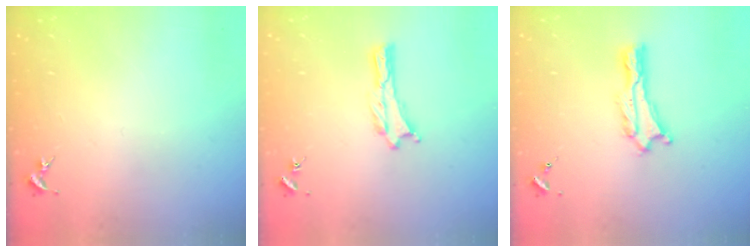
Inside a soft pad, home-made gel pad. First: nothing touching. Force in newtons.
{"total": 0.0}
{"total": 0.7, "press": 0.7, "slide": 0.1}